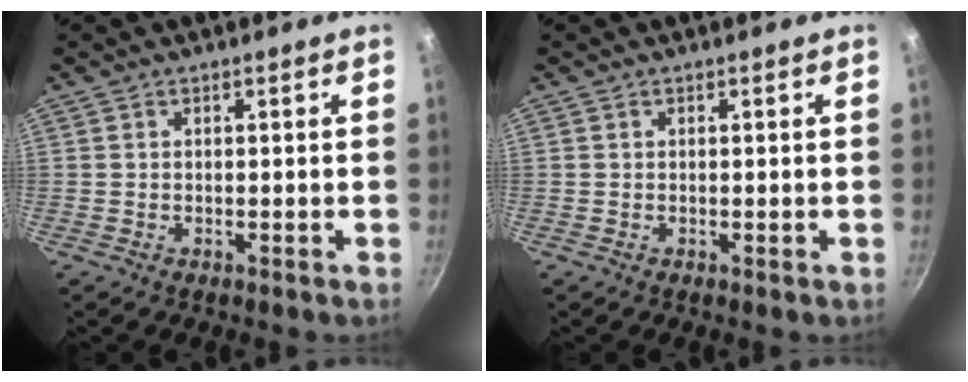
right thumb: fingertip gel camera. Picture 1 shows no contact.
{"total": 0.0}